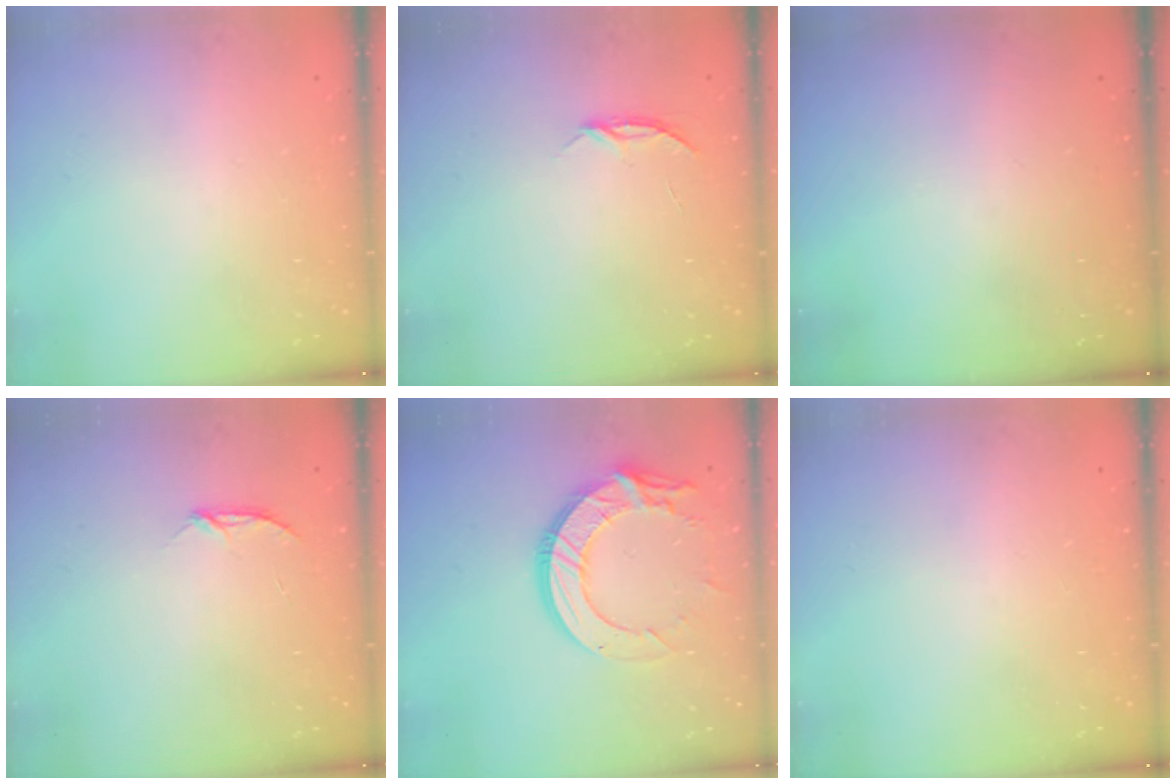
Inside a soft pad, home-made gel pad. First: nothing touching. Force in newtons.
{"total": 3.6, "press": 3.6, "slide": 0.5}
{"total": 0.0}
{"total": 3.1, "press": 3.0, "slide": 0.4}
{"total": 14.7, "press": 14.6, "slide": 1.4}
{"total": 0.0}